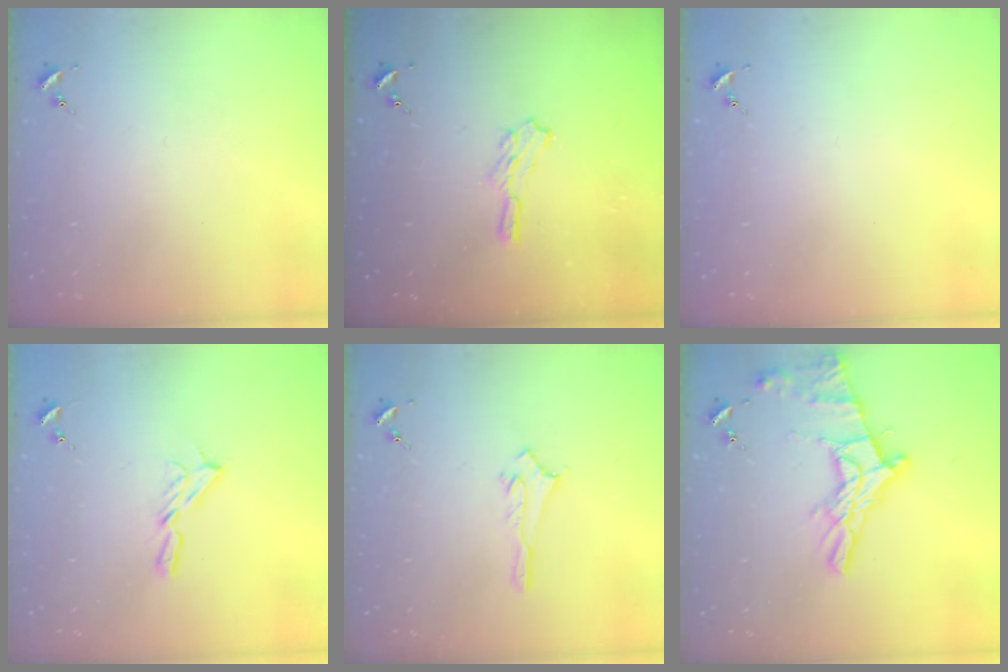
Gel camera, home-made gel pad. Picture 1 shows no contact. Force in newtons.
{"total": 5.0, "press": 5.0, "slide": 0.8}
{"total": 0.0}
{"total": 5.9, "press": 5.9, "slide": 0.5}
{"total": 2.9, "press": 2.9, "slide": 0.2}
{"total": 16.2, "press": 16.1, "slide": 1.0}